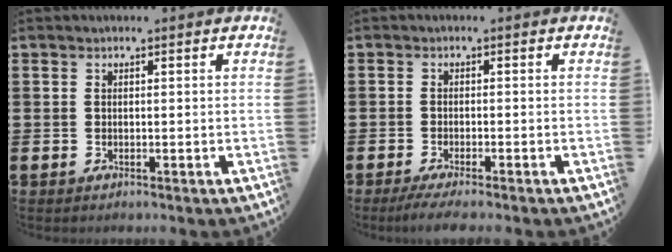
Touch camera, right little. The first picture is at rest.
{"total": 1.7, "force": [-1.2, 0.0, 1.2], "torque": [-0.018, 0.000, -0.022]}